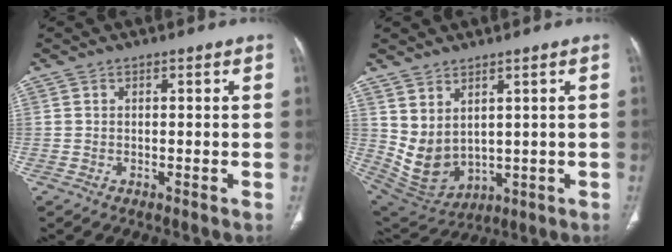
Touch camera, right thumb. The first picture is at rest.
{"total": 9.0, "force": [2.9, 5.8, 6.2], "torque": [-0.101, -0.025, 0.089]}